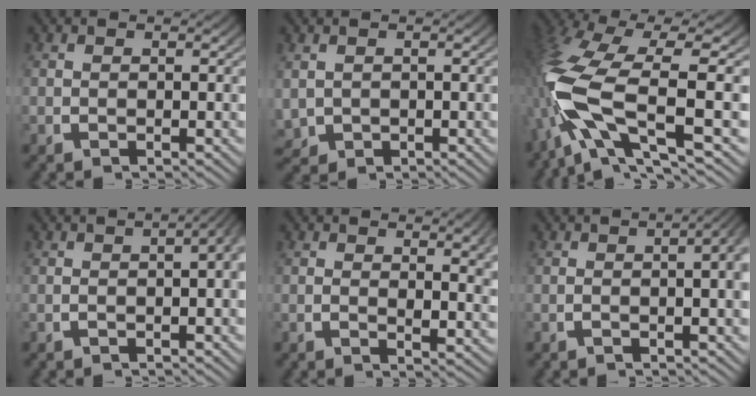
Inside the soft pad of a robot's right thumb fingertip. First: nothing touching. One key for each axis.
{"total": 3.1, "fx": -0.4, "fy": 2.8, "fz": 1.3, "tx": -0.046, "ty": -0.024, "tz": 0.008}
{"total": 12.0, "fx": -1.4, "fy": 6.2, "fz": 10.2, "tx": -0.252, "ty": -0.036, "tz": 0.001}
{"total": 4.3, "fx": 0.0, "fy": 2.0, "fz": 3.8, "tx": -0.035, "ty": 0.022, "tz": -0.018}
{"total": 2.2, "fx": 0.6, "fy": 0.4, "fz": 2.0, "tx": -0.025, "ty": -0.010, "tz": 0.009}
{"total": 4.9, "fx": 0.0, "fy": 2.0, "fz": 4.5, "tx": -0.044, "ty": 0.021, "tz": -0.017}